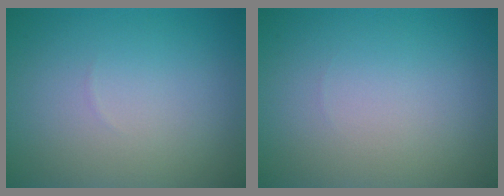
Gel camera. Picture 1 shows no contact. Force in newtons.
{"total": 0.0}